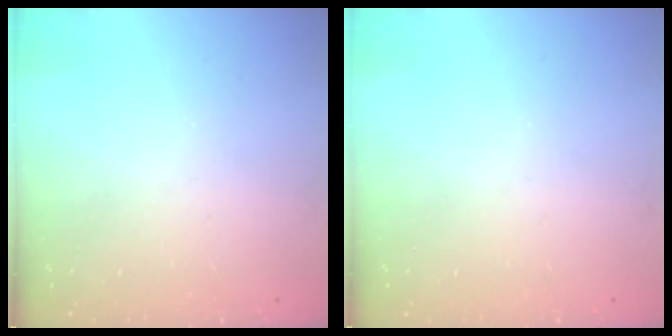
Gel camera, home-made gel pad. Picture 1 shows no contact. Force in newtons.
{"total": 0.0}